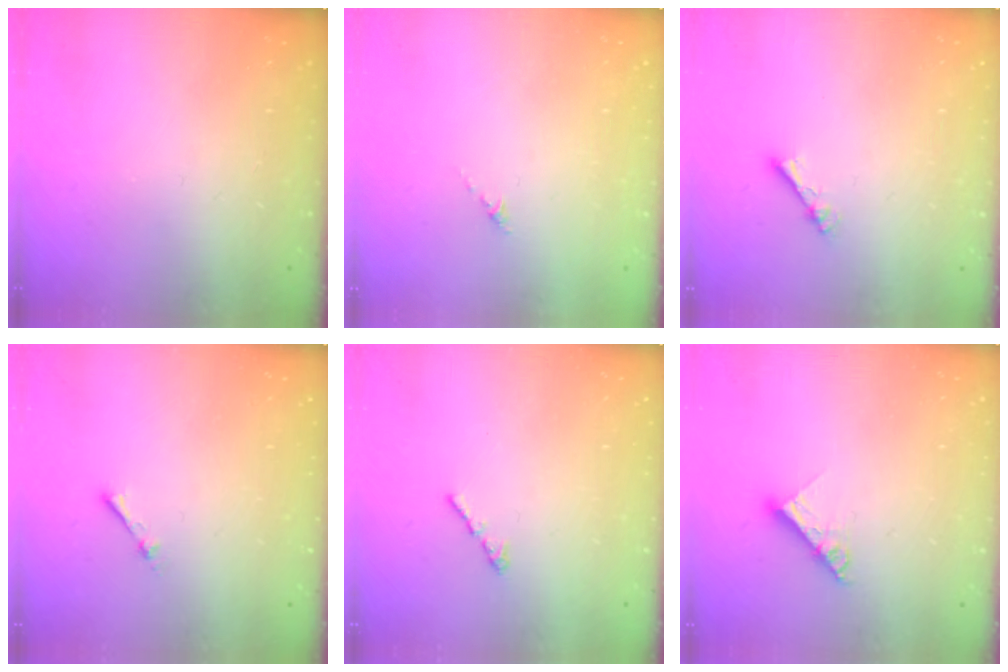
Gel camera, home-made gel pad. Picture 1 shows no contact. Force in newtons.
{"total": 0.0}
{"total": 2.3, "press": 2.2, "slide": 0.4}
{"total": 1.7, "press": 1.7, "slide": 0.2}
{"total": 1.2, "press": 1.1, "slide": 0.5}
{"total": 7.9, "press": 7.9, "slide": 0.8}